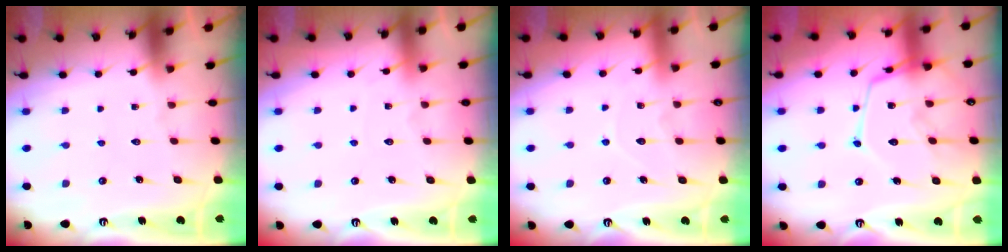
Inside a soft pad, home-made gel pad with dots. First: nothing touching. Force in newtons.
{"total": 2.9, "press": 2.9, "slide": 0.4}
{"total": 6.3, "press": 6.3, "slide": 0.4}
{"total": 14.2, "press": 14.1, "slide": 1.4}